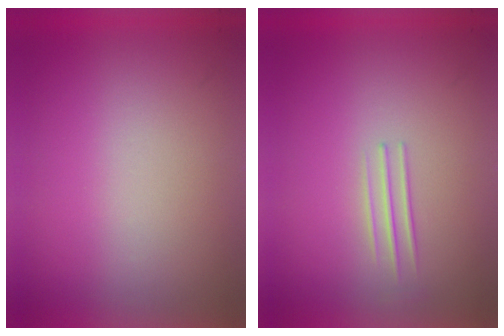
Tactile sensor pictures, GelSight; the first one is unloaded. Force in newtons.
{"total": 1.4}